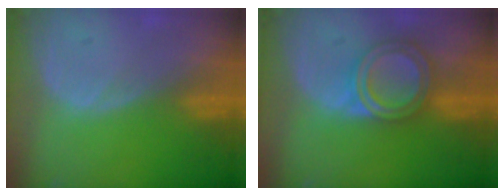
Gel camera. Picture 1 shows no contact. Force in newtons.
{"total": 6.6, "press": 5.9, "slide": 3.0}